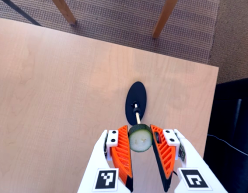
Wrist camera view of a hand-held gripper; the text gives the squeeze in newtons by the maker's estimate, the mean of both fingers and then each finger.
{"total": 8.9, "left": 8.9, "right": 8.9}